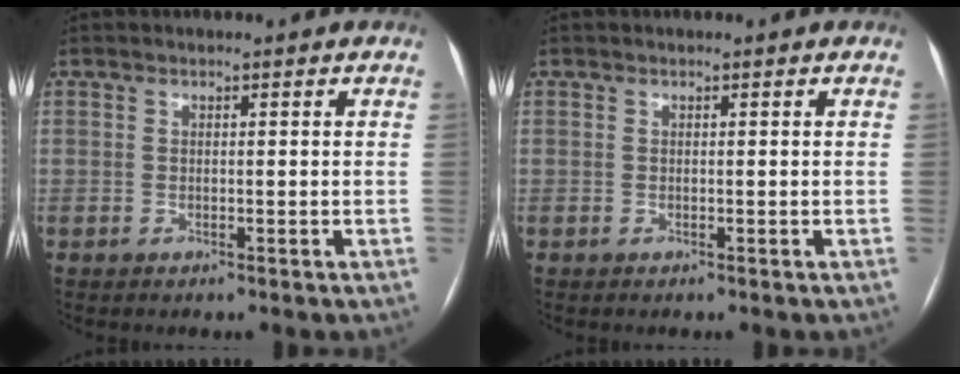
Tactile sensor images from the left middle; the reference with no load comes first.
{"total": 0.0}